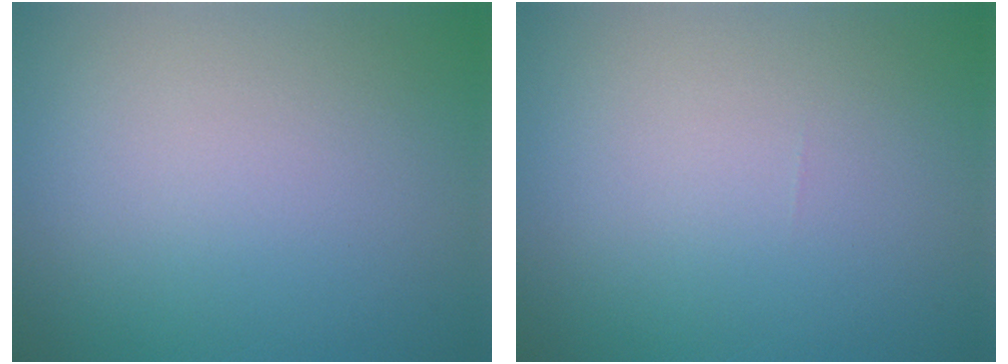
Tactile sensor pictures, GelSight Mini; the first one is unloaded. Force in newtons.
{"total": 0.0}